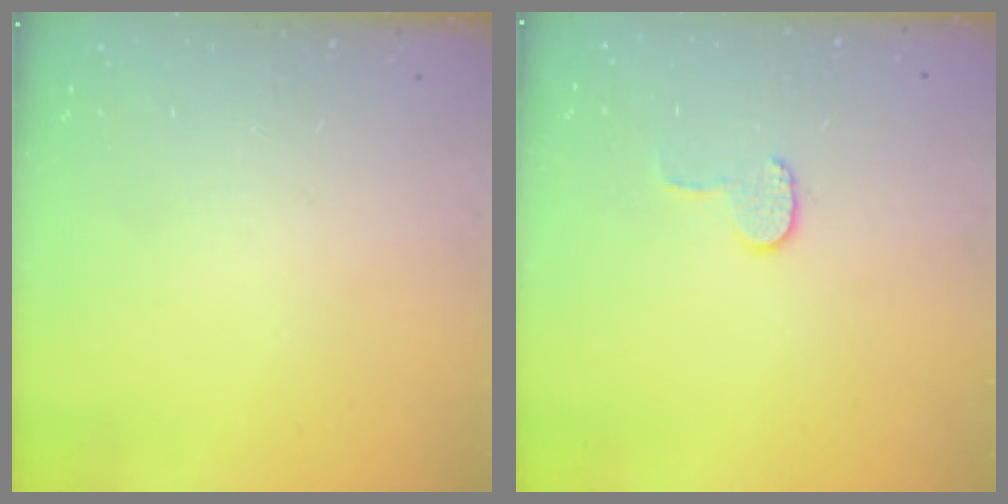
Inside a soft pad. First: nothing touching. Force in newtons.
{"total": 6.4, "press": 6.4, "slide": 0.6}